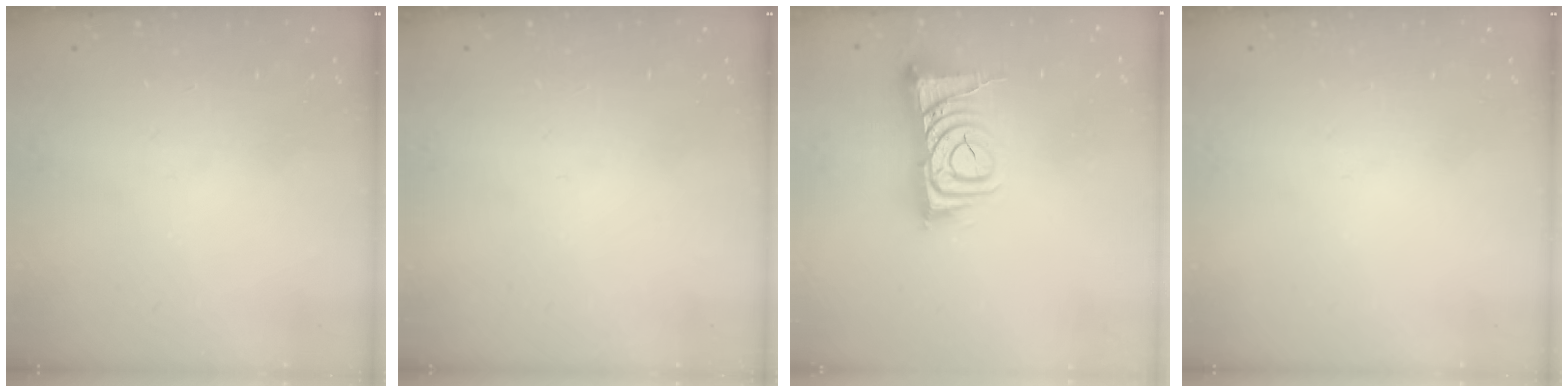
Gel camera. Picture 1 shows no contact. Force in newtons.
{"total": 0.0}
{"total": 10.2, "press": 10.2, "slide": 1.1}
{"total": 0.0}